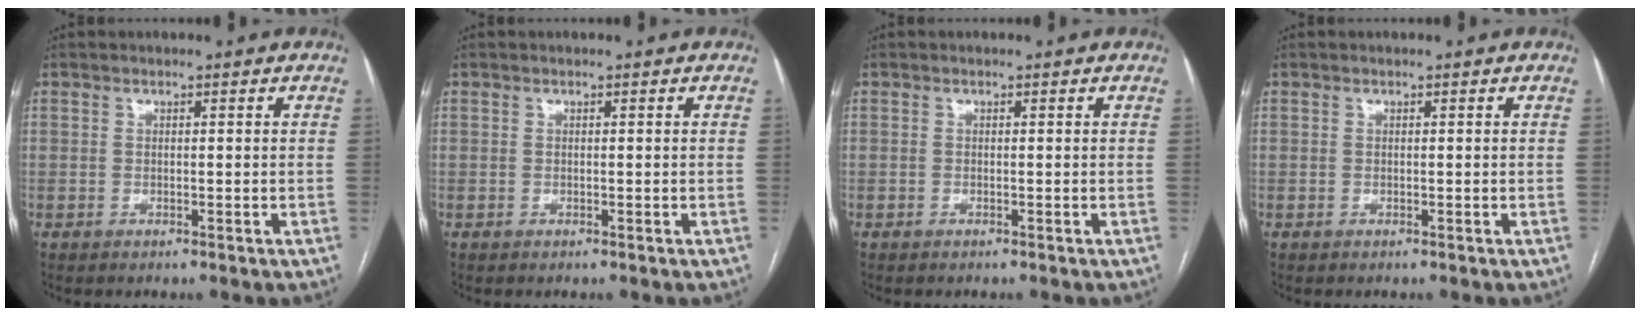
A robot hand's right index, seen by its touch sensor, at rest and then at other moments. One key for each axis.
{"total": 0.0}
{"total": 0.0}
{"total": 0.0}